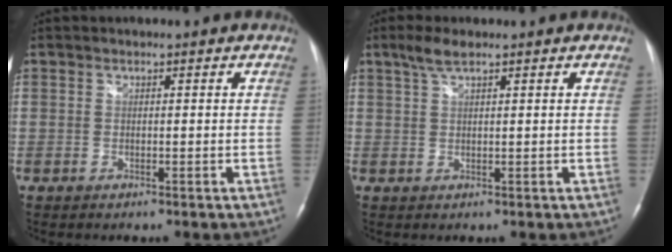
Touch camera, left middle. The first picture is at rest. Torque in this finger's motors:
{"motor_torque": [0.49, -0.26, 0.02, 0.05]}